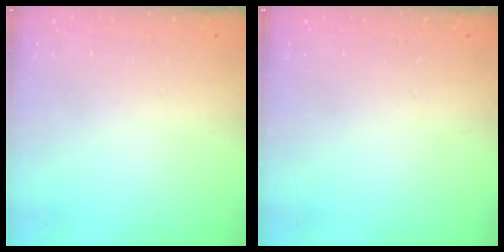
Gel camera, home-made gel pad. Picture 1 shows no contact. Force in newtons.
{"total": 0.0}